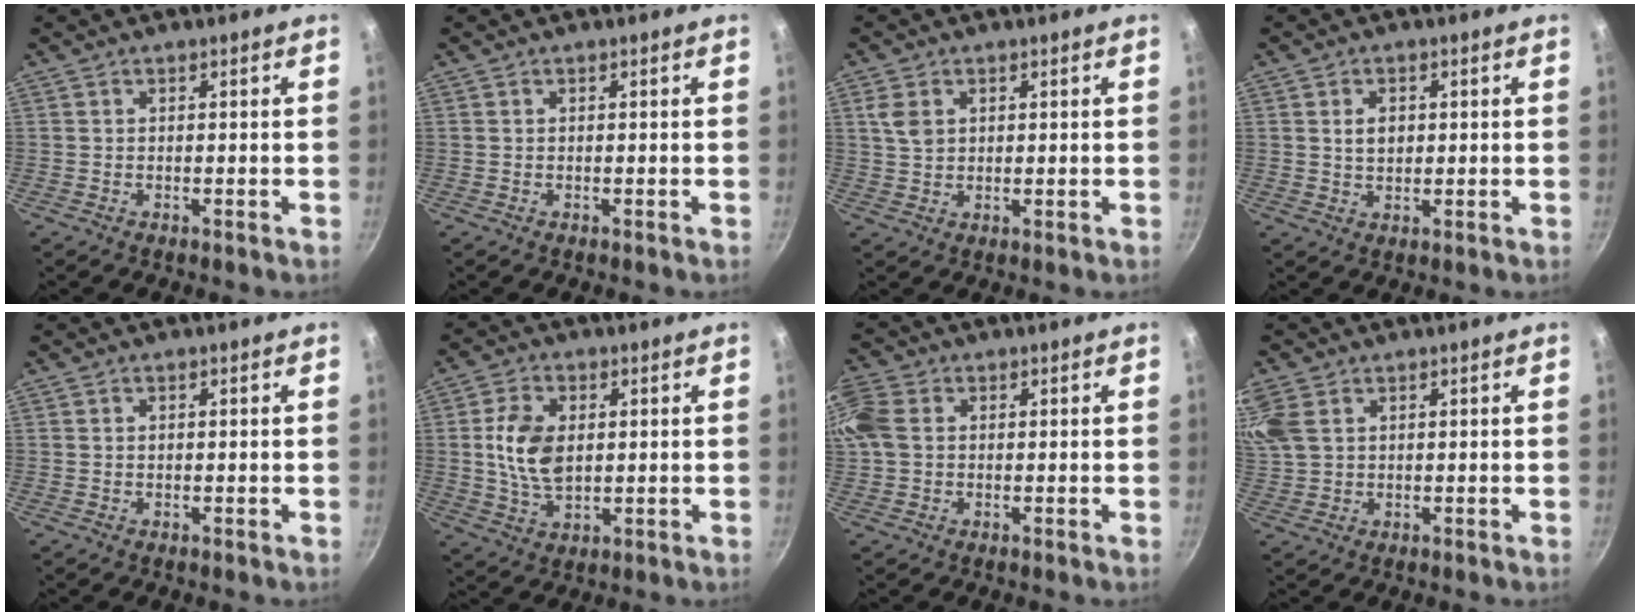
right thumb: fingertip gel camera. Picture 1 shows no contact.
{"total": 0.0}
{"total": 4.3, "force": [1.5, 3.0, 2.6], "torque": [-0.045, 0.000, 0.031]}
{"total": 3.7, "force": [0.8, 2.6, 2.5], "torque": [-0.032, -0.001, 0.015]}
{"total": 0.8, "force": [0.3, 0.5, 0.5], "torque": [-0.008, 0.002, 0.006]}
{"total": 9.8, "force": [1.4, 6.1, 7.5], "torque": [-0.133, -0.007, 0.027]}
{"total": 6.7, "force": [1.4, 4.9, 4.3], "torque": [-0.096, 0.014, 0.022]}
{"total": 9.6, "force": [4.3, 6.7, 5.4], "torque": [-0.127, 0.015, 0.094]}